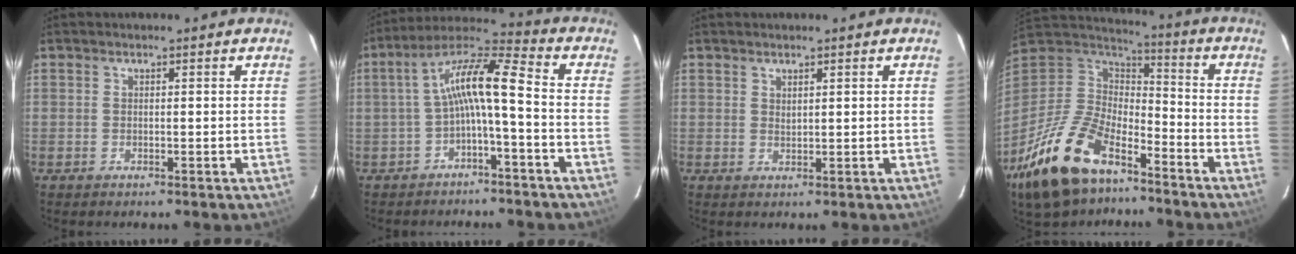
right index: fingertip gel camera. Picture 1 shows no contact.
{"total": 9.6, "force": [-1.8, 1.5, 9.4], "torque": [-0.195, 0.025, -0.035]}
{"total": 1.2, "force": [1.0, 0.4, 0.5], "torque": [-0.006, 0.000, 0.019]}
{"total": 22.8, "force": [-14.3, 11.5, 13.6], "torque": [-0.299, -0.017, -0.254]}